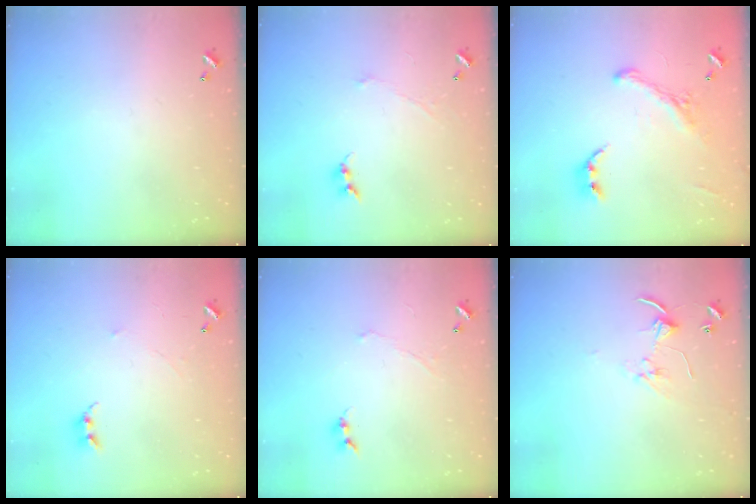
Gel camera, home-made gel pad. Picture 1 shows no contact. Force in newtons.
{"total": 0.0}
{"total": 2.9, "press": 2.6, "slide": 1.2}
{"total": 0.9, "press": 0.8, "slide": 0.3}
{"total": 1.1, "press": 0.8, "slide": 0.7}
{"total": 5.6, "press": 5.6, "slide": 0.2}